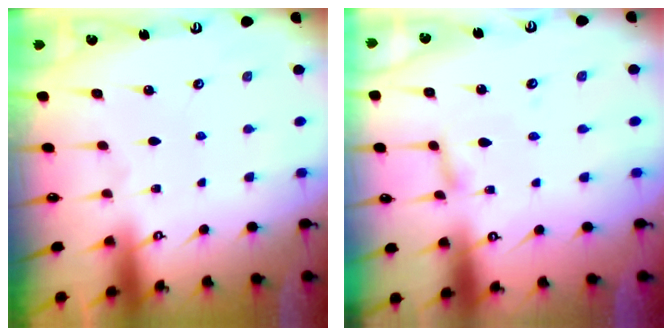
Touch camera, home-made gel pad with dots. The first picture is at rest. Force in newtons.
{"total": 2.7, "press": 2.6, "slide": 0.3}